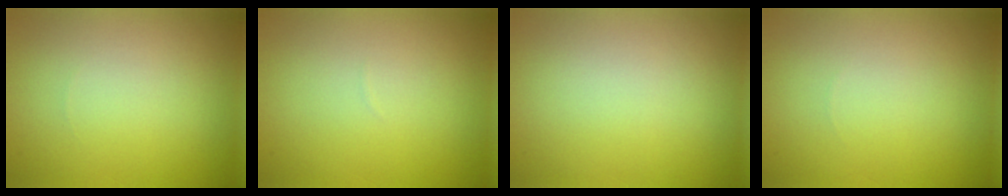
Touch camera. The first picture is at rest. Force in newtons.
{"total": 0.0}
{"total": 0.0}
{"total": 0.0}